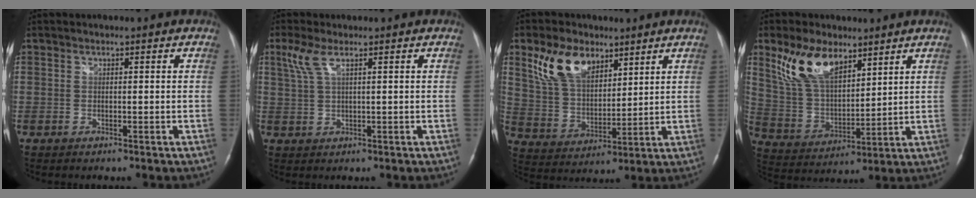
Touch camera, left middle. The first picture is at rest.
{"total": 3.6, "force": [1.9, 0.6, 3.0], "torque": [-0.081, 0.016, 0.046]}
{"total": 10.8, "force": [6.5, 6.1, 6.2], "torque": [-0.135, 0.019, 0.132]}
{"total": 11.6, "force": [7.4, 5.6, 7.1], "torque": [-0.154, 0.015, 0.153]}